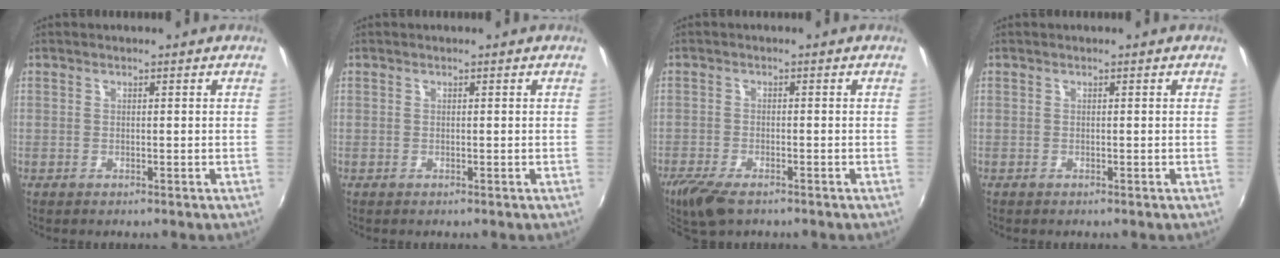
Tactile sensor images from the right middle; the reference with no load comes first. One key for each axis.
{"total": 0.0}
{"total": 6.6, "fx": -4.8, "fy": 2.2, "fz": 3.9, "tx": -0.101, "ty": -0.024, "tz": -0.093}
{"total": 0.0}